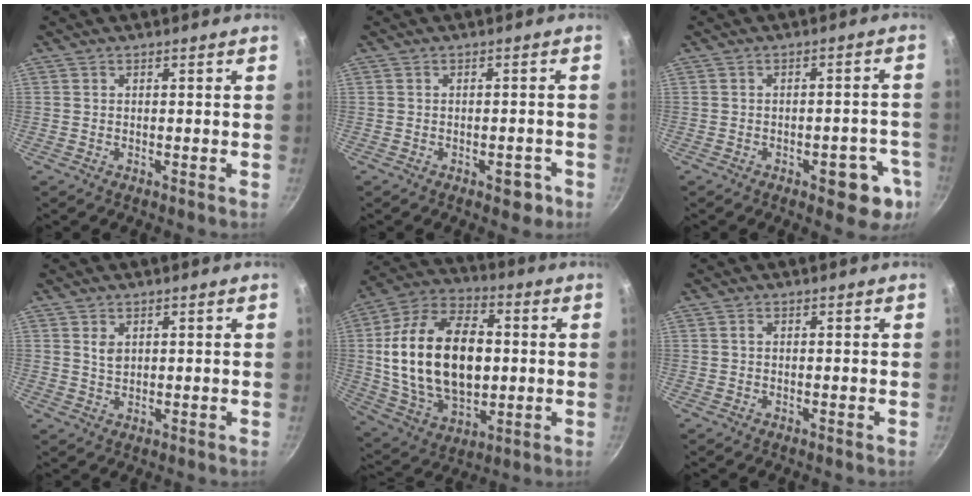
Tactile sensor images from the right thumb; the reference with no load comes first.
{"total": 2.0, "force": [-1.1, 1.0, 1.3], "torque": [-0.013, 0.011, -0.010]}
{"total": 9.0, "force": [-3.9, 4.0, 7.0], "torque": [-0.051, 0.020, -0.045]}
{"total": 2.4, "force": [0.9, 1.6, 1.6], "torque": [-0.025, -0.005, 0.019]}
{"total": 24.8, "force": [1.2, 15.5, 19.3], "torque": [-0.330, 0.011, 0.025]}
{"total": 0.5, "force": [0.1, 0.3, 0.4], "torque": [-0.008, 0.002, 0.001]}